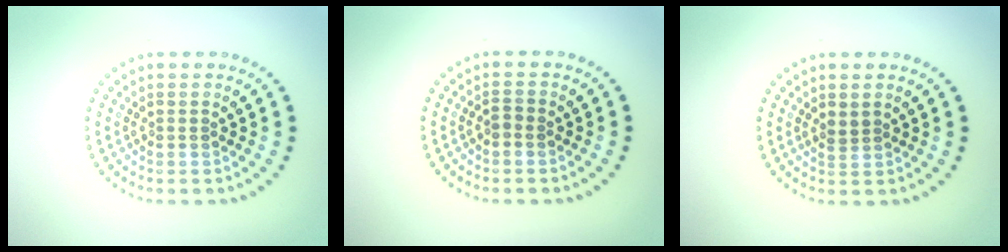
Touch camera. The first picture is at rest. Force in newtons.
{"total": 0.7, "press": 0.7, "slide": 0.3}
{"total": 0.8, "press": 0.5, "slide": 0.6}